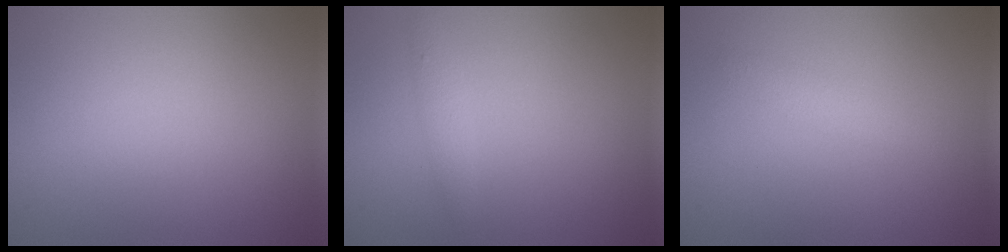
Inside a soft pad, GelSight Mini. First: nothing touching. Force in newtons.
{"total": 1.0, "press": 1.0, "slide": 0.1}
{"total": 1.2, "press": 1.2, "slide": 0.1}